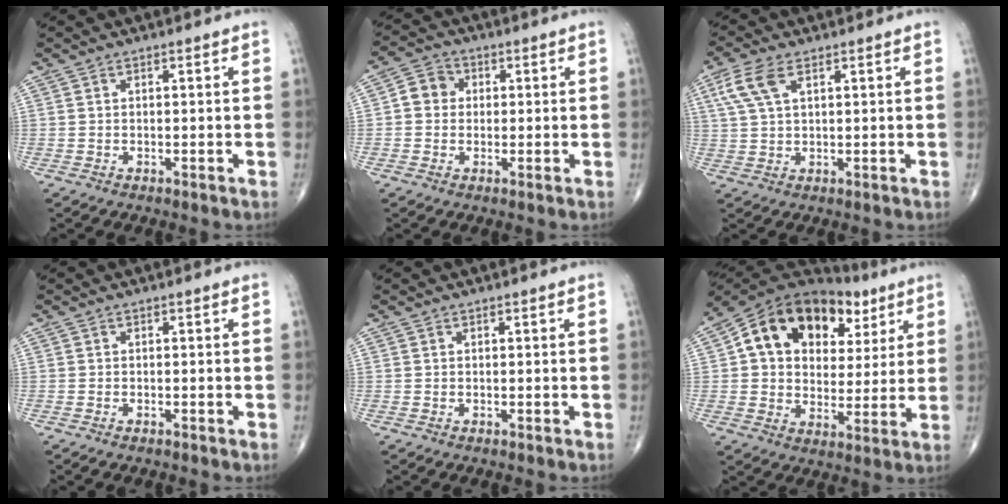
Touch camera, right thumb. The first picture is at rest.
{"total": 4.9, "force": [0.3, 4.4, 2.1], "torque": [-0.020, 0.012, -0.005]}
{"total": 6.3, "force": [2.7, 3.0, 4.9], "torque": [-0.118, 0.010, 0.058]}
{"total": 0.5, "force": [-0.4, 0.2, 0.3], "torque": [-0.009, 0.001, -0.008]}
{"total": 0.0}
{"total": 20.8, "force": [7.9, 14.4, 12.9], "torque": [-0.172, 0.017, 0.126]}